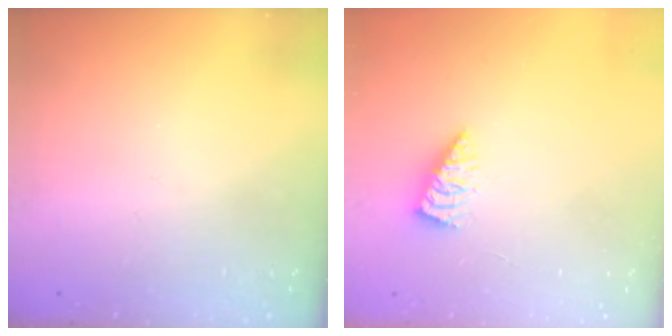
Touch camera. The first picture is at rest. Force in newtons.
{"total": 2.8, "press": 2.7, "slide": 0.3}